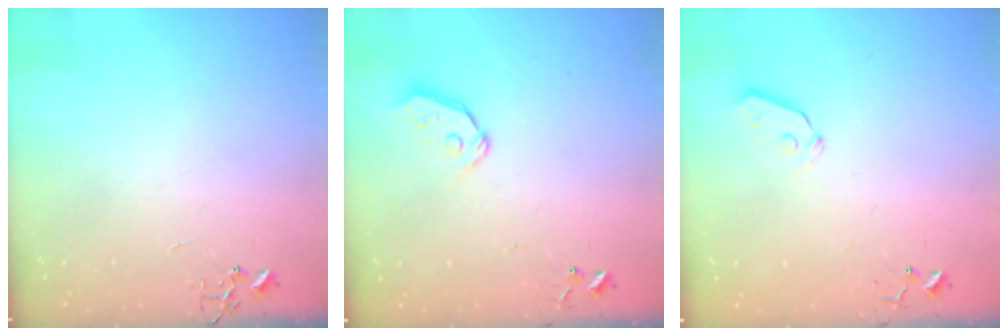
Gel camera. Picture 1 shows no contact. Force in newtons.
{"total": 6.8, "press": 6.8, "slide": 0.7}
{"total": 3.8, "press": 3.8, "slide": 0.3}